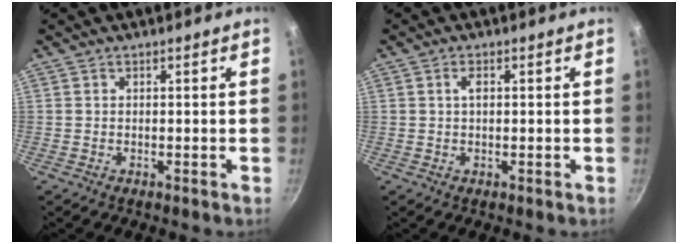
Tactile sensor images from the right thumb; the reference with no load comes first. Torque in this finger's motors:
{"motor_torque": [0.56, 0.28, 0.41, -0.16, 0.02]}